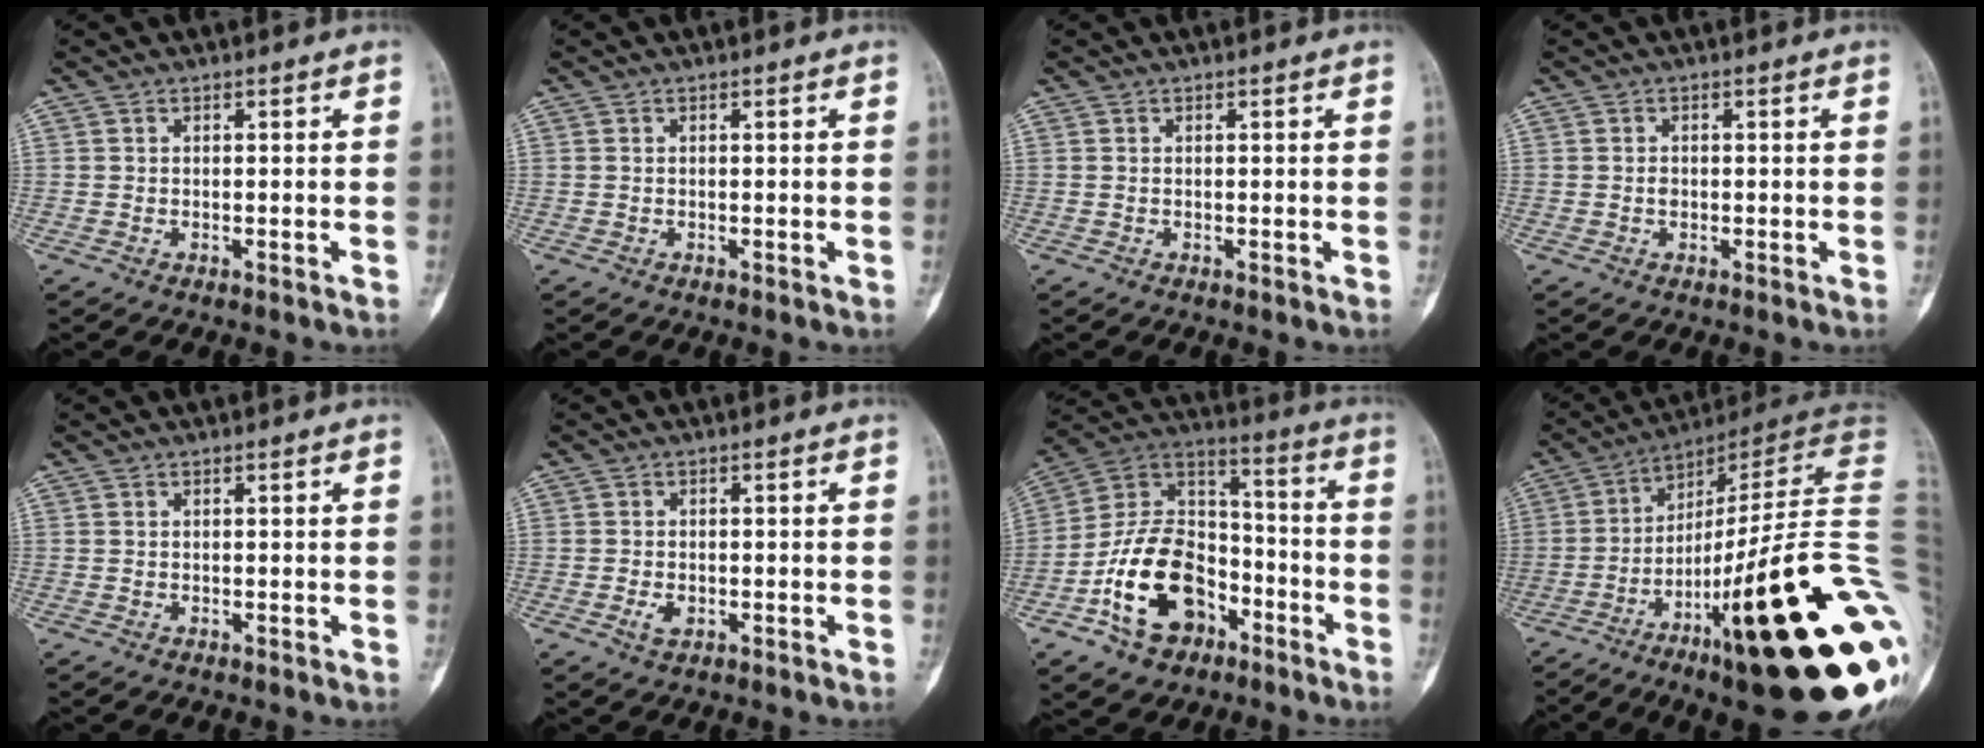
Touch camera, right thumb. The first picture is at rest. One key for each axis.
{"total": 0.0}
{"total": 0.0}
{"total": 0.9, "fx": -0.1, "fy": 0.7, "fz": 0.5, "tx": -0.004, "ty": 0.003, "tz": -0.003}
{"total": 0.0}
{"total": 2.3, "fx": -0.8, "fy": 1.5, "fz": 1.6, "tx": -0.027, "ty": 0.000, "tz": -0.012}
{"total": 18.7, "fx": -8.2, "fy": 12.5, "fz": 11.2, "tx": -0.161, "ty": 0.076, "tz": -0.146}
{"total": 33.5, "fx": -8.0, "fy": 5.3, "fz": 32.1, "tx": -0.370, "ty": 0.028, "tz": -0.128}